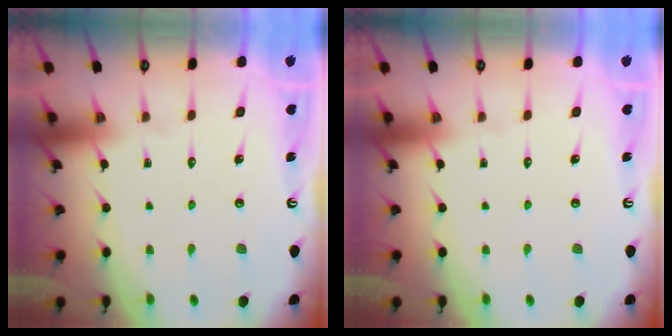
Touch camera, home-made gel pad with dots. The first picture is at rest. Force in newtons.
{"total": 0.0}